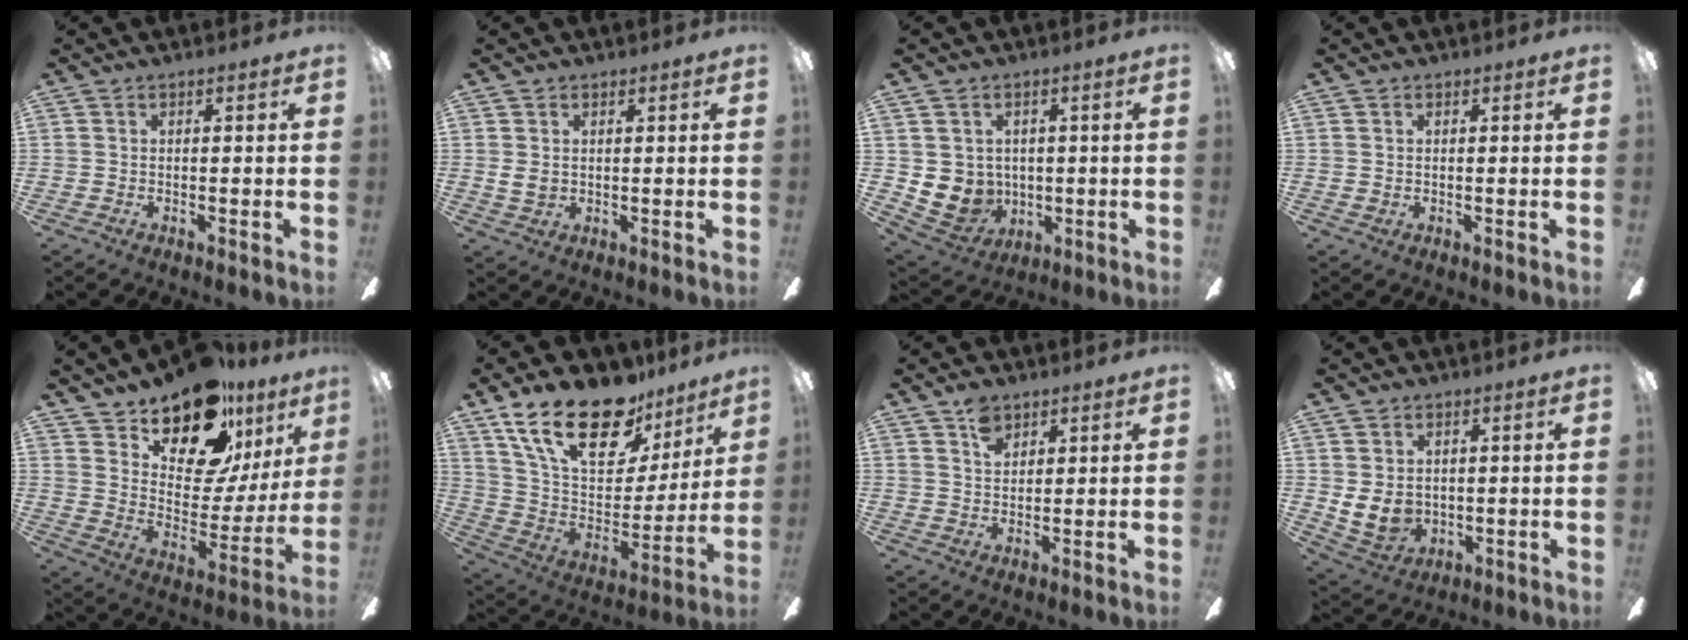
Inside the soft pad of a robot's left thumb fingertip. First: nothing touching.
{"total": 3.1, "force": [1.0, 2.3, 1.8], "torque": [-0.042, 0.002, 0.017]}
{"total": 6.5, "force": [1.4, 6.3, 0.7], "torque": [-0.043, -0.012, 0.038]}
{"total": 0.8, "force": [0.5, 0.6, 0.0], "torque": [0.000, 0.004, 0.010]}
{"total": 19.4, "force": [14.5, 9.1, 9.0], "torque": [-0.145, -0.107, 0.257]}
{"total": 23.6, "force": [16.1, 10.5, 13.7], "torque": [-0.239, -0.096, 0.288]}
{"total": 4.5, "force": [3.1, 2.7, 1.9], "torque": [-0.029, -0.006, 0.055]}
{"total": 7.6, "force": [1.3, 6.2, 4.2], "torque": [-0.101, -0.007, 0.024]}